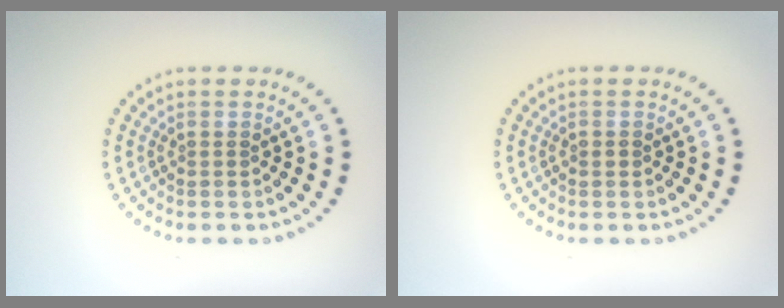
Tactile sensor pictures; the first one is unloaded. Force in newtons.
{"total": 0.8, "press": 0.8, "slide": 0.0}